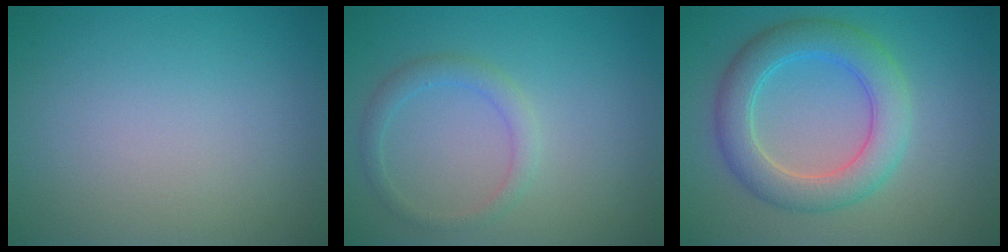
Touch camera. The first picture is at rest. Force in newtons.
{"total": 1.9, "press": 1.9, "slide": 0.1}
{"total": 5.4, "press": 5.4, "slide": 0.2}